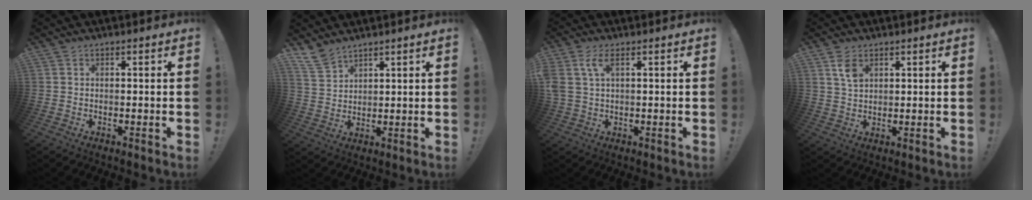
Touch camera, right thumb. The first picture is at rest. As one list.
[{"total": 7.3, "force": [6.0, 3.4, 2.4], "torque": [-0.044, -0.039, 0.118]}, {"total": 5.1, "force": [2.0, 1.8, 4.4], "torque": [-0.089, -0.003, 0.035]}, {"total": 5.0, "force": [2.4, 2.8, 3.3], "torque": [-0.048, -0.010, 0.043]}]